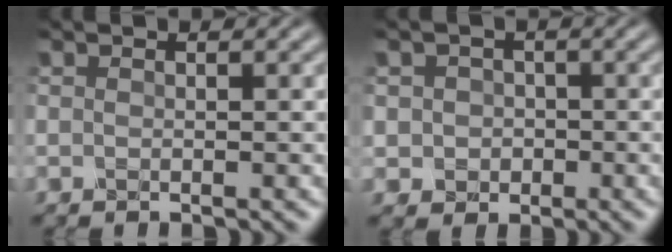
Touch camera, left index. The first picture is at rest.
{"total": 2.4, "force": [0.0, 2.4, 0.6], "torque": [0.007, 0.006, -0.013]}